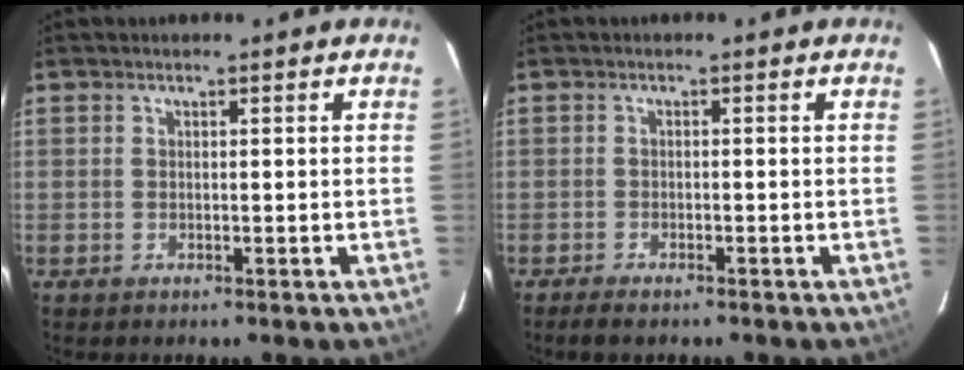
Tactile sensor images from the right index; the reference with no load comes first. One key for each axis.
{"total": 2.8, "fx": -2.4, "fy": 0.6, "fz": 1.4, "tx": -0.037, "ty": -0.009, "tz": -0.042}